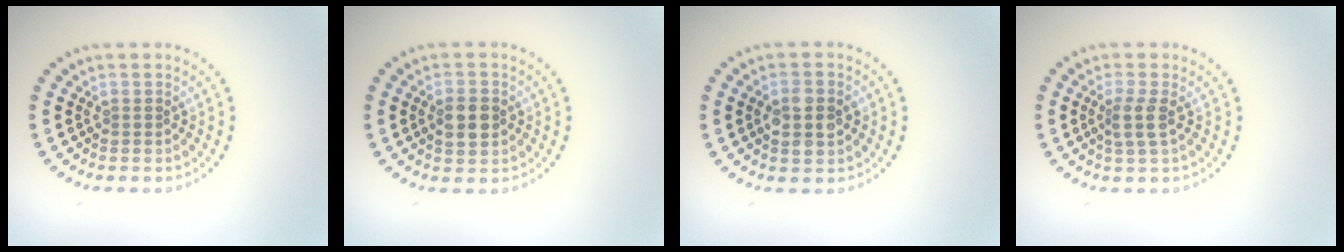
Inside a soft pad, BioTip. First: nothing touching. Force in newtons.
{"total": 3.3, "press": 3.3, "slide": 0.0}
{"total": 2.8, "press": 2.8, "slide": 0.2}
{"total": 1.9, "press": 1.6, "slide": 1.0}